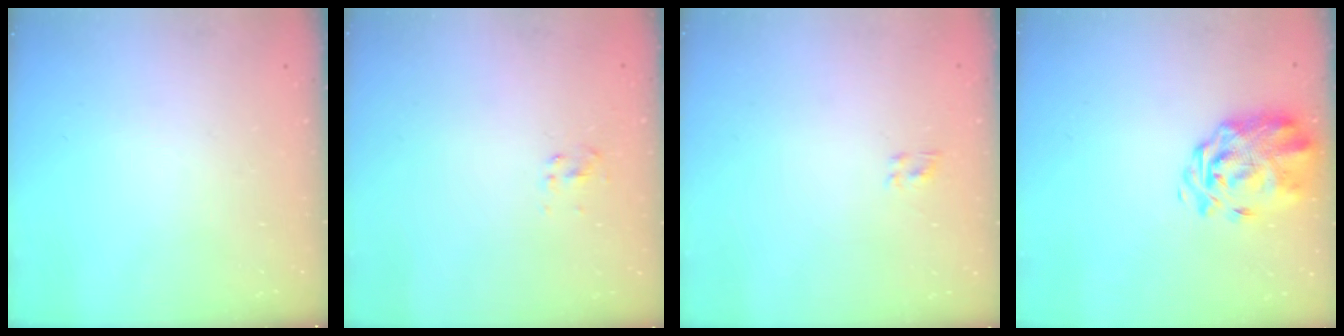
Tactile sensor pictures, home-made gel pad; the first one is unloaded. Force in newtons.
{"total": 2.6, "press": 2.4, "slide": 0.9}
{"total": 1.2, "press": 1.0, "slide": 0.6}
{"total": 4.0, "press": 3.8, "slide": 1.2}